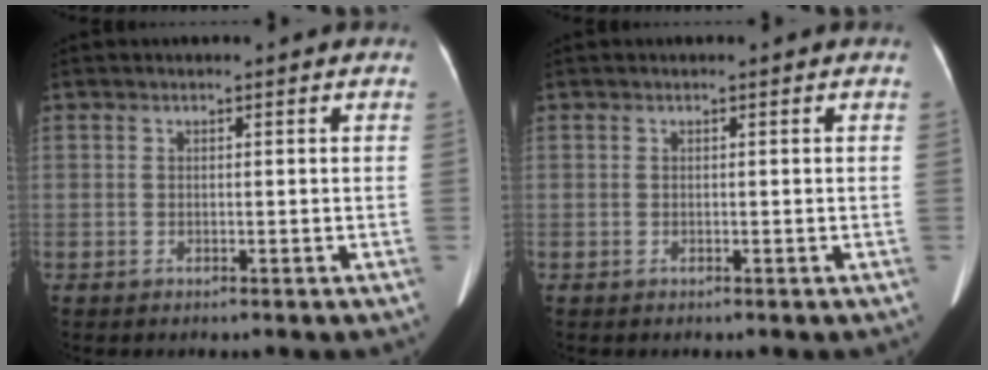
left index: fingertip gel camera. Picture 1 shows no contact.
{"total": 0.0}